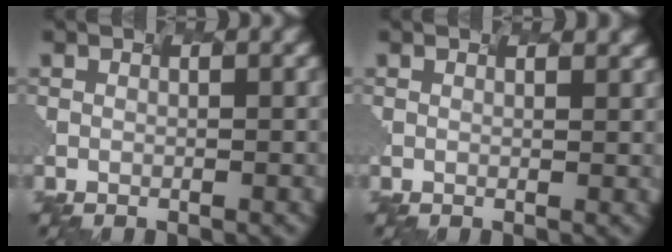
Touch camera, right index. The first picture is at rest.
{"total": 1.3, "force": [1.2, 0.5, 0.2], "torque": [0.009, 0.000, 0.003]}